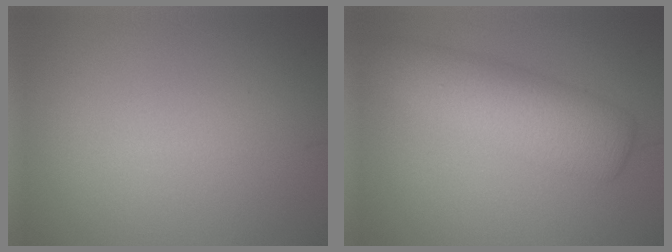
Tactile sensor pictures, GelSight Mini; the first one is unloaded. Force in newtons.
{"total": 5.9, "press": 5.9, "slide": 0.3}